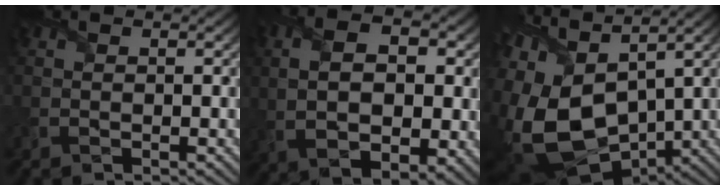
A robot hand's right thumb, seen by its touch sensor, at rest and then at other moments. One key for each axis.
{"total": 10.6, "fx": 0.7, "fy": 6.3, "fz": 8.5, "tx": -0.179, "ty": -0.002, "tz": 0.010}
{"total": 18.3, "fx": -1.7, "fy": 11.0, "fz": 14.6, "tx": -0.343, "ty": -0.040, "tz": -0.005}